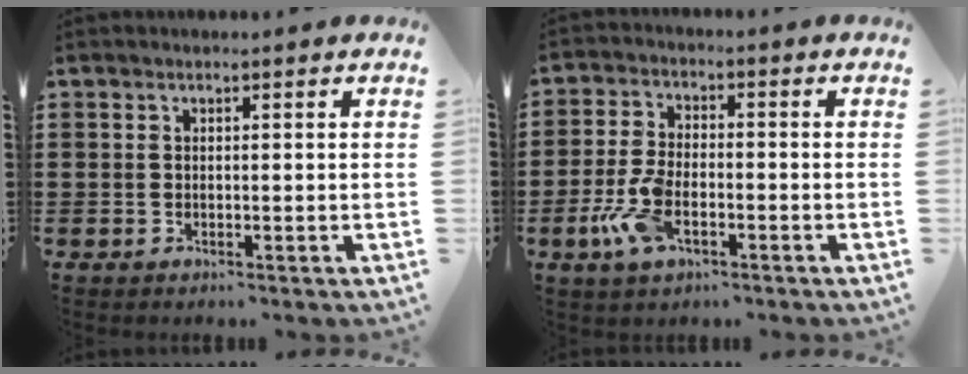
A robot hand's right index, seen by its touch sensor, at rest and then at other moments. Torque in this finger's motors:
{"motor_torque": [1.42, -0.71, 0.61, 0.21]}